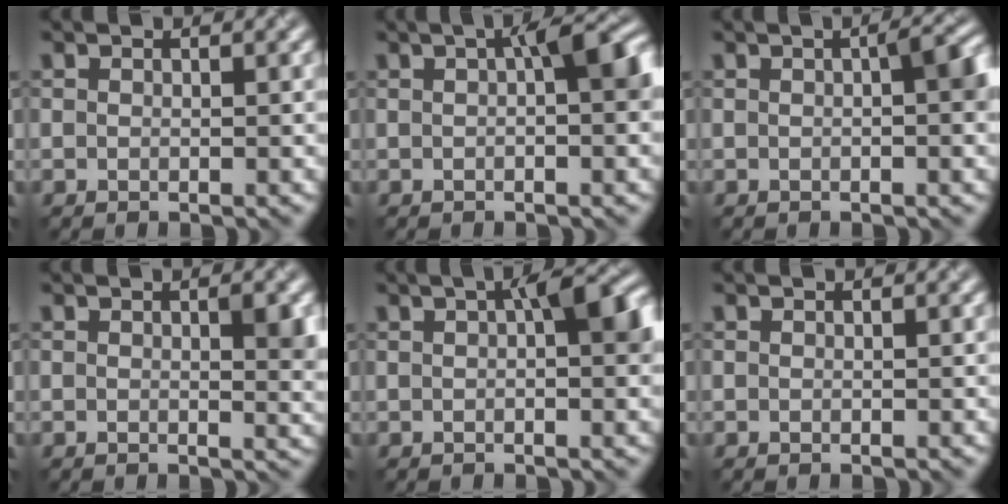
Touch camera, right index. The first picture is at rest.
{"total": 4.6, "force": [0.9, 1.5, 4.2], "torque": [-0.052, 0.017, 0.008]}
{"total": 3.1, "force": [0.3, 0.9, 2.9], "torque": [-0.037, 0.008, 0.001]}
{"total": 2.6, "force": [0.4, 1.0, 2.3], "torque": [-0.030, -0.004, 0.009]}
{"total": 5.0, "force": [1.2, 1.8, 4.5], "torque": [-0.058, 0.013, 0.014]}
{"total": 0.0}